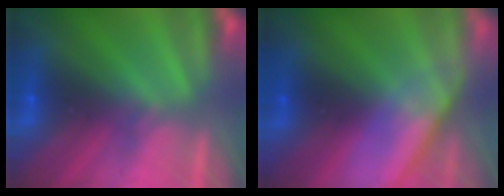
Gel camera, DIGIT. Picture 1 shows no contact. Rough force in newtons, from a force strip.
{"total": 2.9}